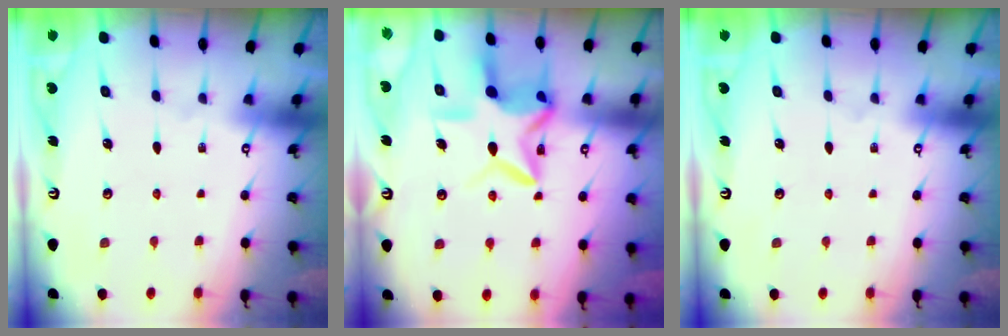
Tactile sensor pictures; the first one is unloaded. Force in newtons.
{"total": 12.8, "press": 12.7, "slide": 1.6}
{"total": 0.0}